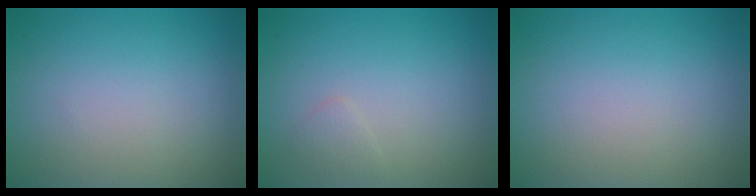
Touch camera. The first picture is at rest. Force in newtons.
{"total": 0.8, "press": 0.8, "slide": 0.1}
{"total": 0.0}